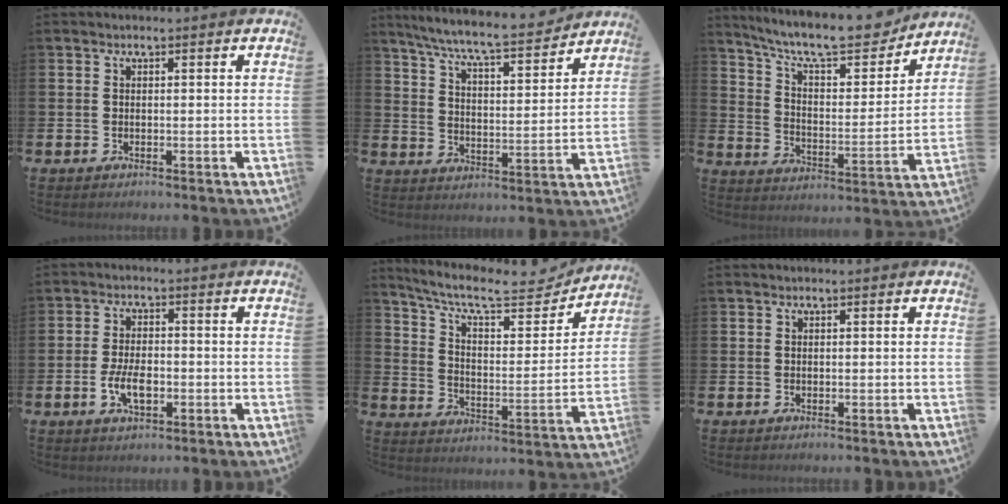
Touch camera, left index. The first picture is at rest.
{"total": 7.7, "force": [7.2, 0.4, 2.8], "torque": [-0.079, -0.052, 0.121]}
{"total": 11.4, "force": [10.2, 2.6, 4.3], "torque": [-0.106, -0.072, 0.173]}
{"total": 4.6, "force": [-1.2, 2.3, 3.8], "torque": [-0.063, 0.000, -0.025]}
{"total": 9.5, "force": [8.3, 2.6, 3.8], "torque": [-0.099, -0.059, 0.139]}
{"total": 0.0}